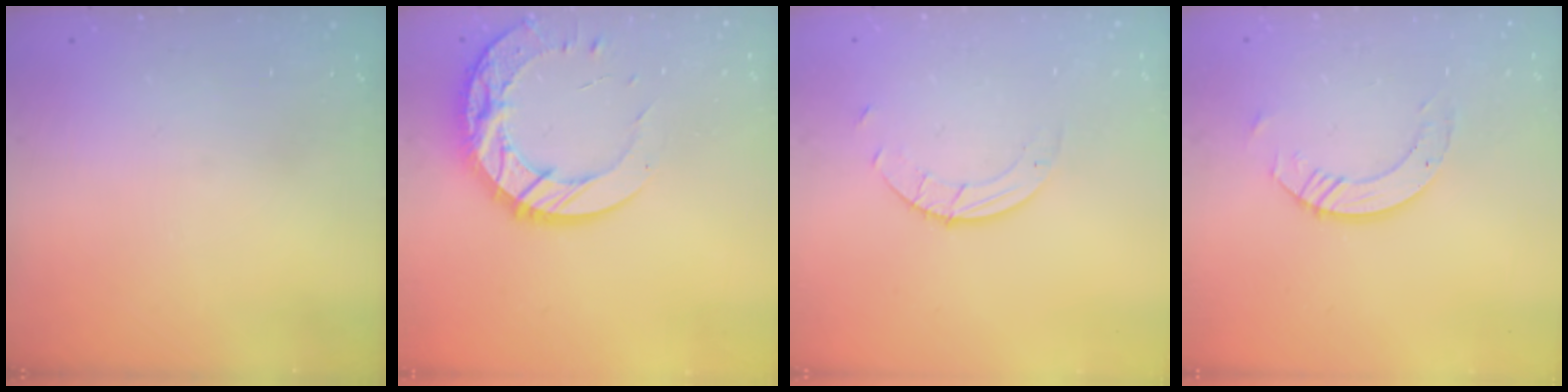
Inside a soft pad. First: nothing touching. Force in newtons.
{"total": 16.1, "press": 16.0, "slide": 1.2}
{"total": 2.5, "press": 2.5, "slide": 0.2}
{"total": 6.5, "press": 6.4, "slide": 0.7}